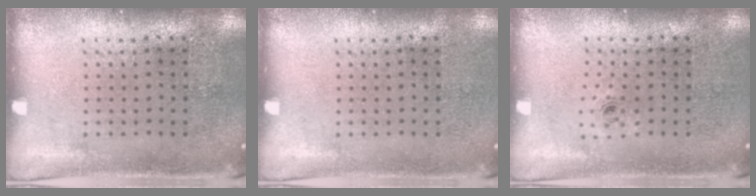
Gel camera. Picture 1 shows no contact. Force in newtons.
{"total": 0.0}
{"total": 0.7, "press": 0.3, "slide": 0.6}